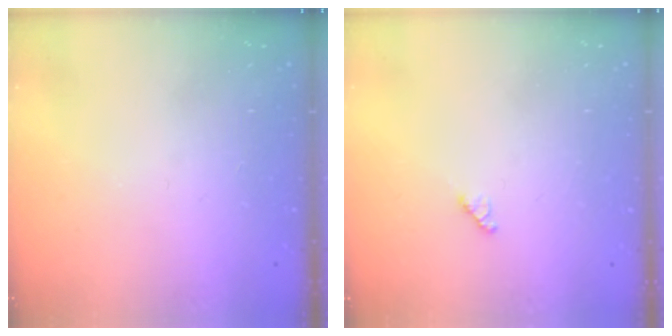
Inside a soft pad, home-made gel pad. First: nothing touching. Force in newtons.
{"total": 2.9, "press": 2.9, "slide": 0.3}